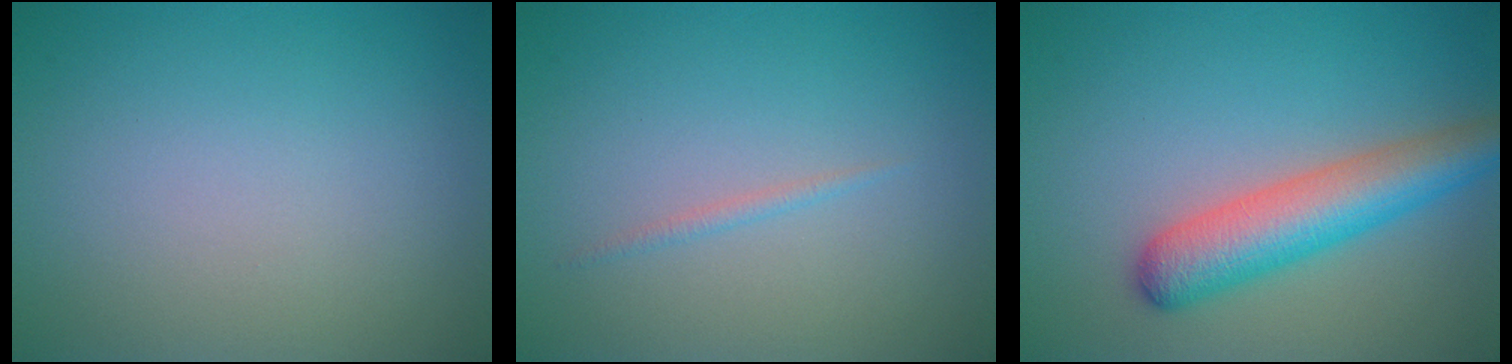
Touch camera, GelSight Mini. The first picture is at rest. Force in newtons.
{"total": 0.6, "press": 0.6, "slide": 0.0}
{"total": 5.7, "press": 5.7, "slide": 0.2}